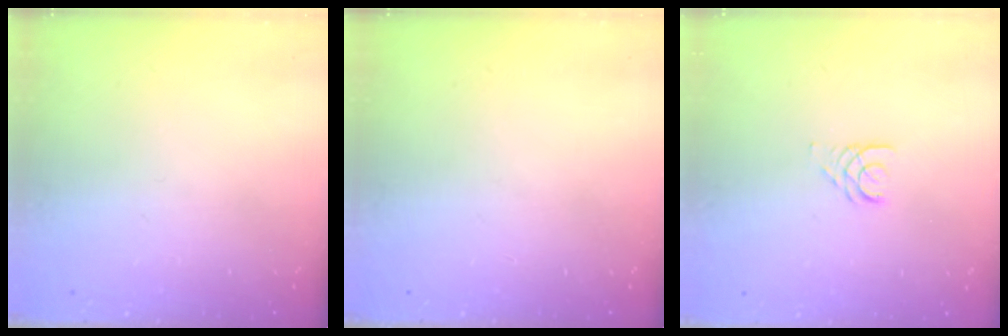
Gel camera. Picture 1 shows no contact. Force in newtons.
{"total": 0.0}
{"total": 2.5, "press": 2.5, "slide": 0.3}